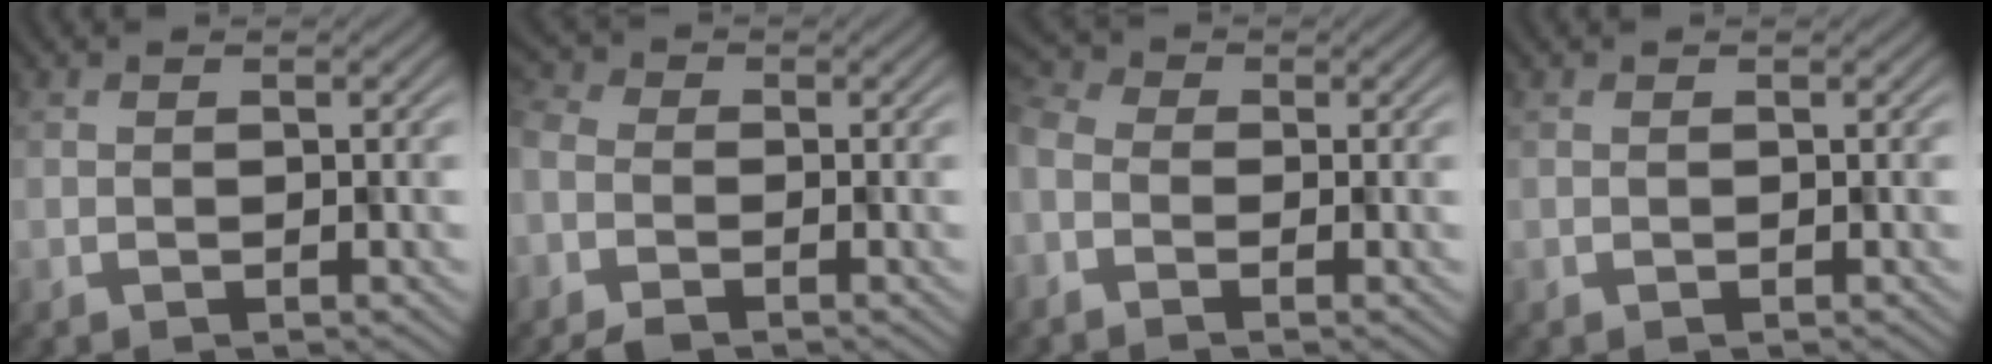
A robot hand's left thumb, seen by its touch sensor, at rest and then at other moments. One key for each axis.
{"total": 5.5, "fx": -3.5, "fy": 3.3, "fz": 2.7, "tx": -0.072, "ty": -0.015, "tz": -0.072}
{"total": 3.9, "fx": -2.1, "fy": 2.6, "fz": 1.9, "tx": -0.049, "ty": -0.011, "tz": -0.047}
{"total": 0.6, "fx": 0.2, "fy": 0.4, "fz": -0.4, "tx": 0.011, "ty": -0.002, "tz": 0.006}